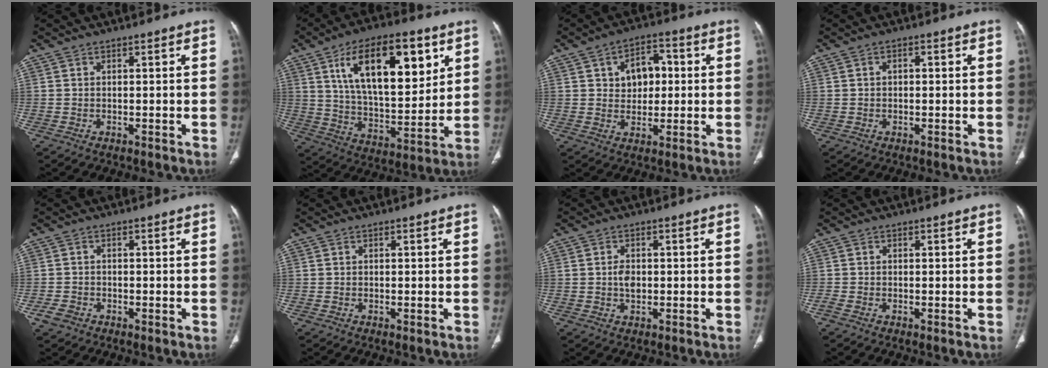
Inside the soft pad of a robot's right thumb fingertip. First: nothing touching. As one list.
[{"total": 22.9, "force": [9.3, 10.3, 18.1], "torque": [-0.258, -0.035, 0.162]}, {"total": 8.4, "force": [1.6, 5.9, 5.7], "torque": [-0.052, 0.009, 0.022]}, {"total": 1.4, "force": [0.2, 0.9, 1.0], "torque": [-0.015, 0.008, 0.001]}, {"total": 2.4, "force": [-1.2, 1.8, 1.1], "torque": [-0.018, 0.005, -0.023]}, {"total": 0.0}, {"total": 2.8, "force": [0.0, 1.9, 2.1], "torque": [-0.035, 0.002, -0.001]}, {"total": 0.8, "force": [-0.3, 0.3, 0.7], "torque": [-0.018, -0.005, -0.012]}]